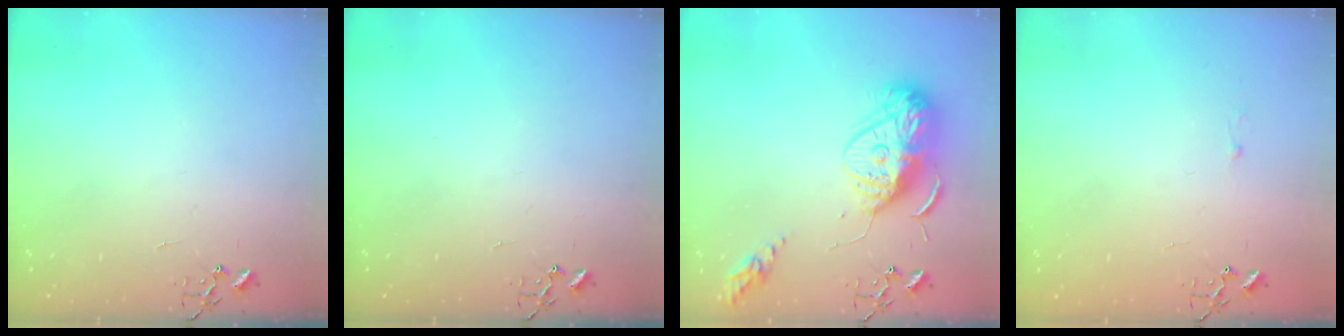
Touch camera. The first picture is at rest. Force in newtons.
{"total": 0.0}
{"total": 14.7, "press": 14.6, "slide": 1.3}
{"total": 1.8, "press": 1.8, "slide": 0.2}